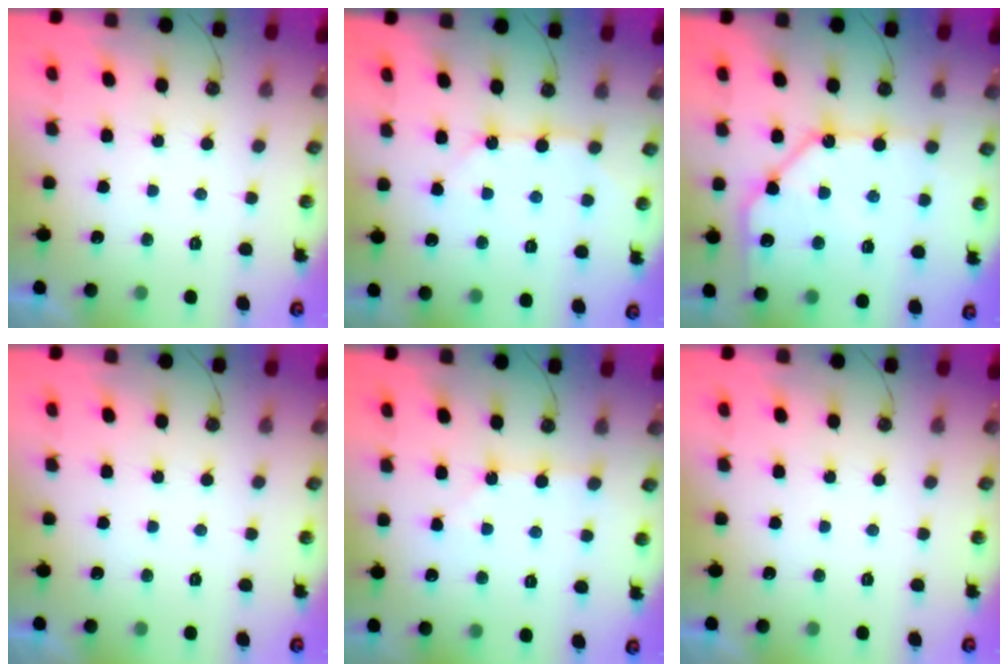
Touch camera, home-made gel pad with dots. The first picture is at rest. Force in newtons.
{"total": 9.0, "press": 9.0, "slide": 0.8}
{"total": 15.5, "press": 15.4, "slide": 1.9}
{"total": 0.0}
{"total": 1.8, "press": 1.8, "slide": 0.3}
{"total": 0.0}